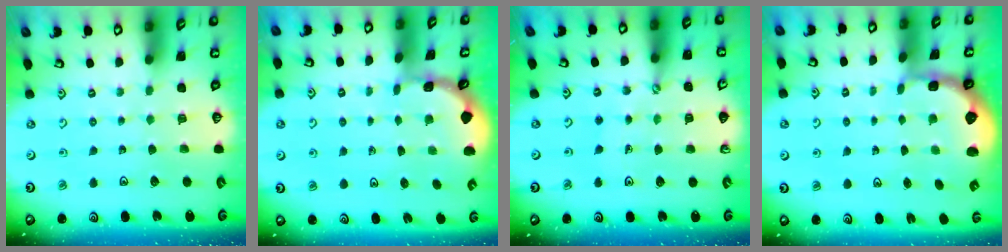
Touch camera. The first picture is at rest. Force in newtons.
{"total": 0.7, "press": 0.7, "slide": 0.3}
{"total": 2.8, "press": 2.5, "slide": 1.3}
{"total": 2.5, "press": 1.8, "slide": 1.8}